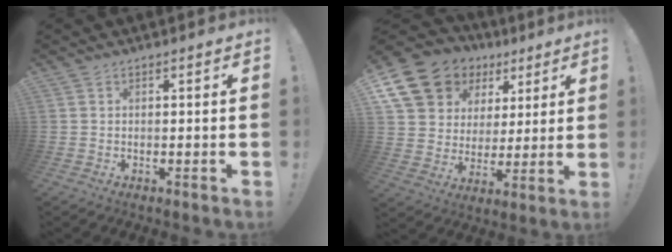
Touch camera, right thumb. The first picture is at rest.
{"total": 15.6, "force": [8.6, 11.7, 5.7], "torque": [-0.101, -0.050, 0.181]}